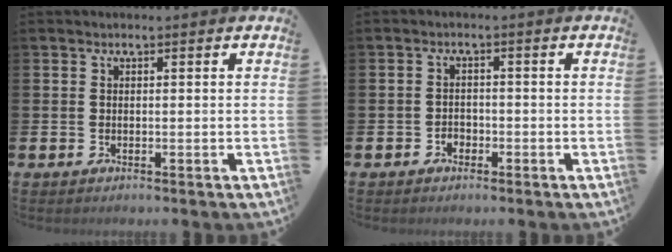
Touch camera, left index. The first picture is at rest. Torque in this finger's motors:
{"motor_torque": [0.07, -0.01, 0.00, 0.02]}